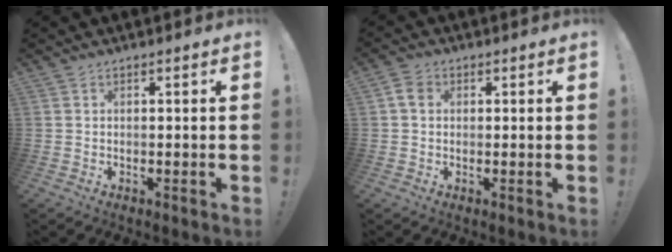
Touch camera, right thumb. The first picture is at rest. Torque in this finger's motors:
{"motor_torque": [0.01, -0.04, -0.14, -0.21, 0.01]}